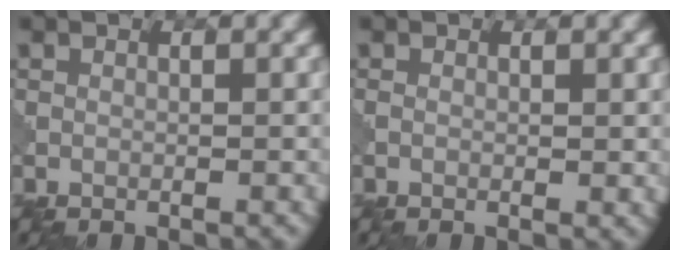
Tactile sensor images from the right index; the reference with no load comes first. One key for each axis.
{"total": 1.1, "fx": 0.1, "fy": 0.4, "fz": 1.1, "tx": -0.016, "ty": 0.001, "tz": 0.005}